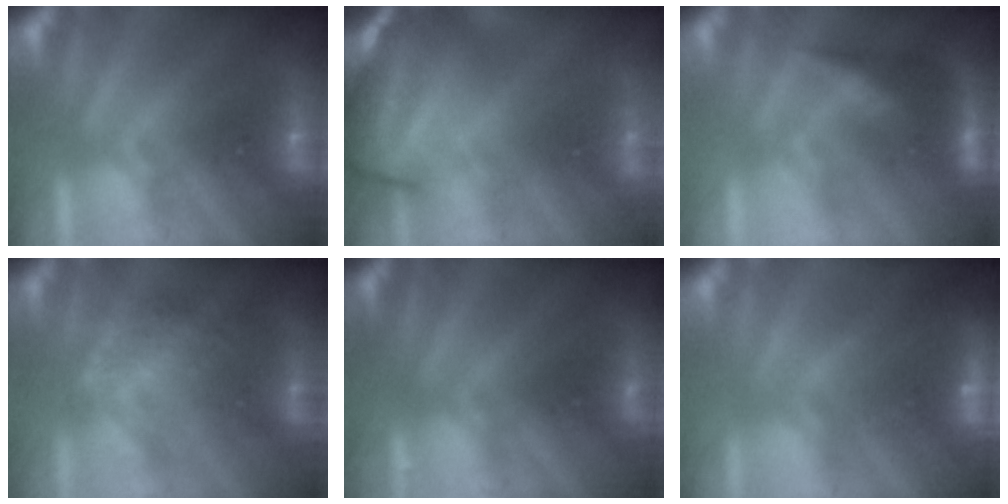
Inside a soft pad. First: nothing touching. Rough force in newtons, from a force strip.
{"total": 7.0}
{"total": 2.8}
{"total": 2.3}
{"total": 2.2}
{"total": 5.8}